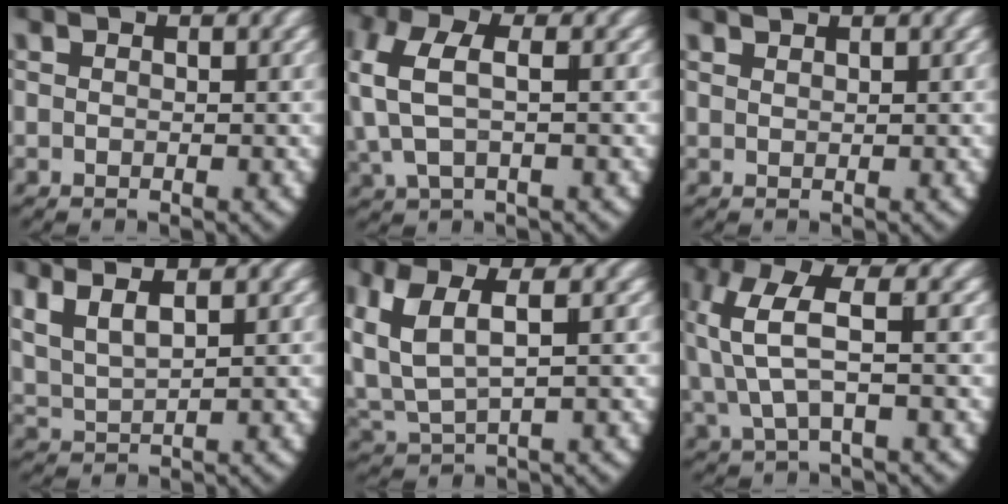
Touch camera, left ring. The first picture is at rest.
{"total": 5.3, "force": [0.8, 3.3, 4.0], "torque": [-0.104, 0.000, 0.017]}
{"total": 1.2, "force": [1.0, -0.6, 0.0], "torque": [0.003, -0.002, 0.025]}
{"total": 6.7, "force": [2.7, 4.6, 3.9], "torque": [-0.098, 0.007, 0.042]}
{"total": 6.8, "force": [1.4, 4.5, 4.9], "torque": [-0.126, -0.012, 0.038]}
{"total": 6.7, "force": [1.3, 3.9, 5.3], "torque": [-0.128, -0.001, 0.022]}